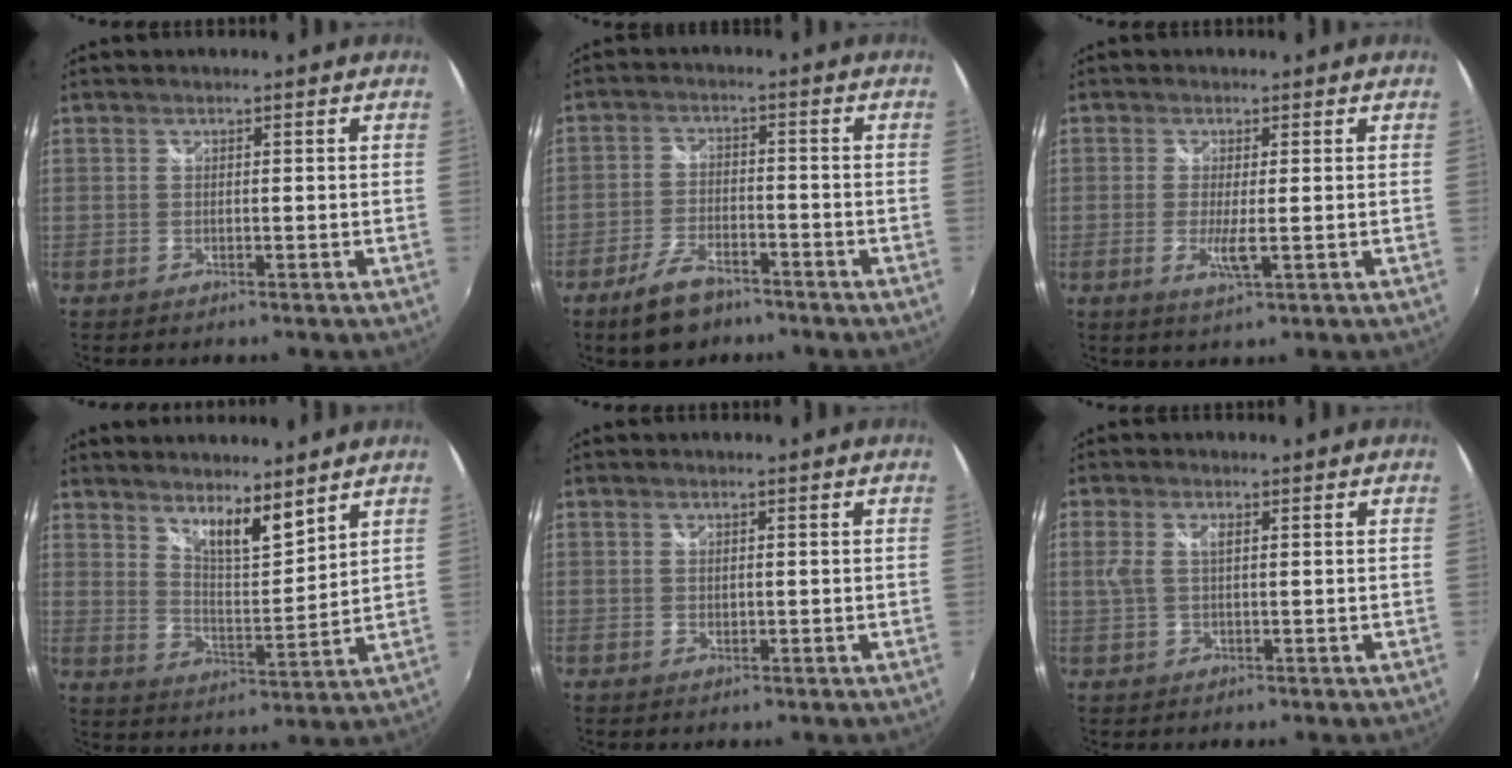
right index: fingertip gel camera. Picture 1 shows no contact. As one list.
[{"total": 7.8, "force": [-5.6, 3.5, 4.1], "torque": [-0.100, -0.003, -0.098]}, {"total": 3.4, "force": [-0.5, 0.1, 3.4], "torque": [-0.070, -0.006, -0.009]}, {"total": 8.4, "force": [6.5, 1.9, 5.0], "torque": [-0.075, -0.005, 0.113]}, {"total": 0.5, "force": [0.2, 0.5, 0.2], "torque": [-0.002, 0.002, 0.005]}, {"total": 2.8, "force": [0.5, 1.3, 2.5], "torque": [-0.051, 0.001, 0.010]}]